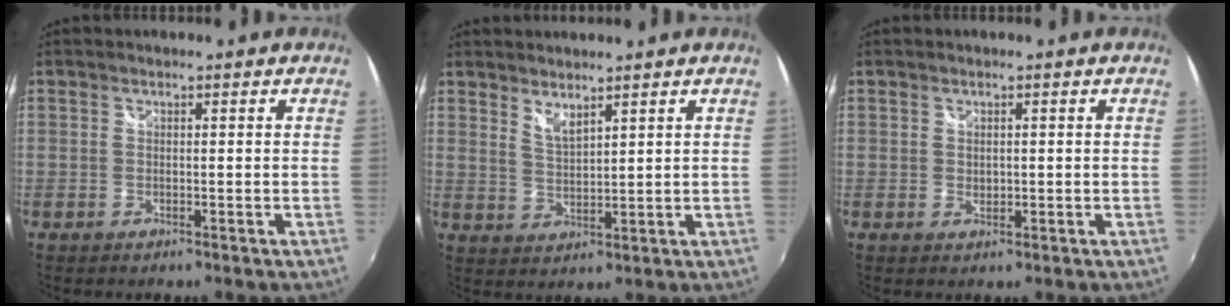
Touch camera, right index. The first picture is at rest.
{"total": 3.5, "force": [3.0, 0.7, 1.7], "torque": [-0.029, -0.005, 0.052]}
{"total": 1.1, "force": [0.2, 0.9, 0.5], "torque": [-0.007, 0.000, 0.004]}